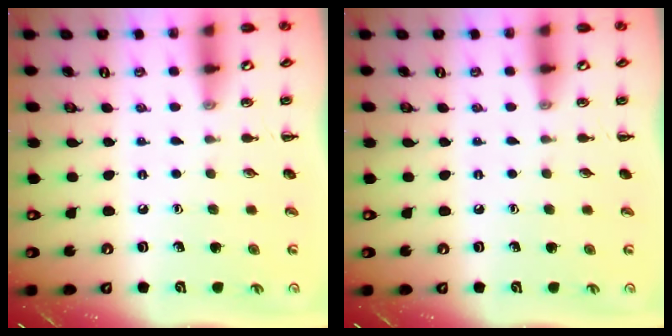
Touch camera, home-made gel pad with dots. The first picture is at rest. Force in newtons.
{"total": 0.0}